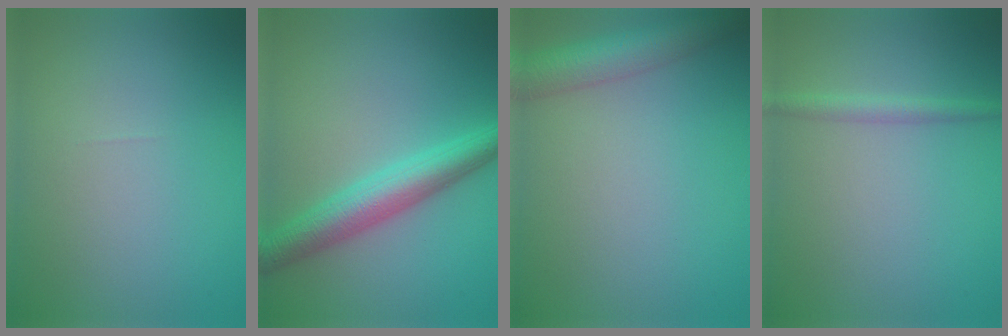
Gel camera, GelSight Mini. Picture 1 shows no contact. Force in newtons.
{"total": 5.0, "press": 5.0, "slide": 0.0}
{"total": 5.1, "press": 5.1, "slide": 0.3}
{"total": 1.6, "press": 1.6, "slide": 0.1}